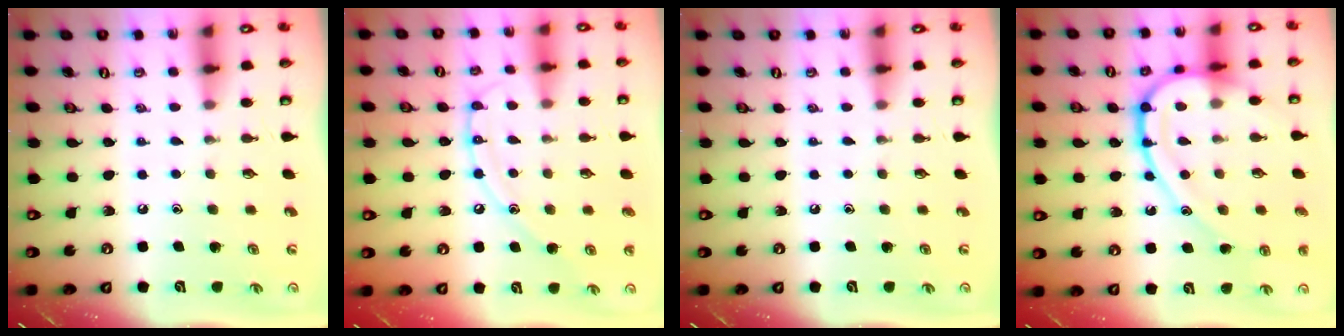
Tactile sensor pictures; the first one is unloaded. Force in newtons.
{"total": 11.0, "press": 11.0, "slide": 0.9}
{"total": 0.0}
{"total": 17.9, "press": 17.9, "slide": 1.0}